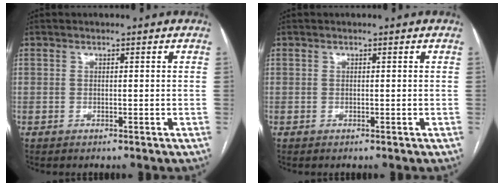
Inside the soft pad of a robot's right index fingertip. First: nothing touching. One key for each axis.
{"total": 0.0}